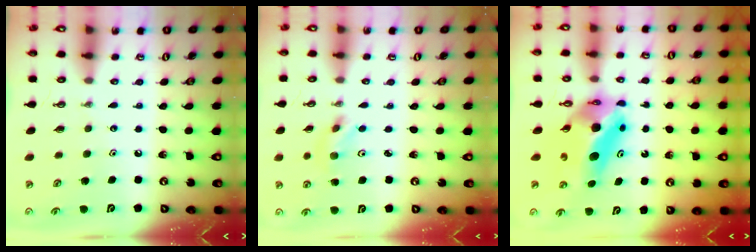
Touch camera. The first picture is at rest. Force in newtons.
{"total": 3.8, "press": 3.0, "slide": 2.3}
{"total": 11.1, "press": 10.7, "slide": 3.0}